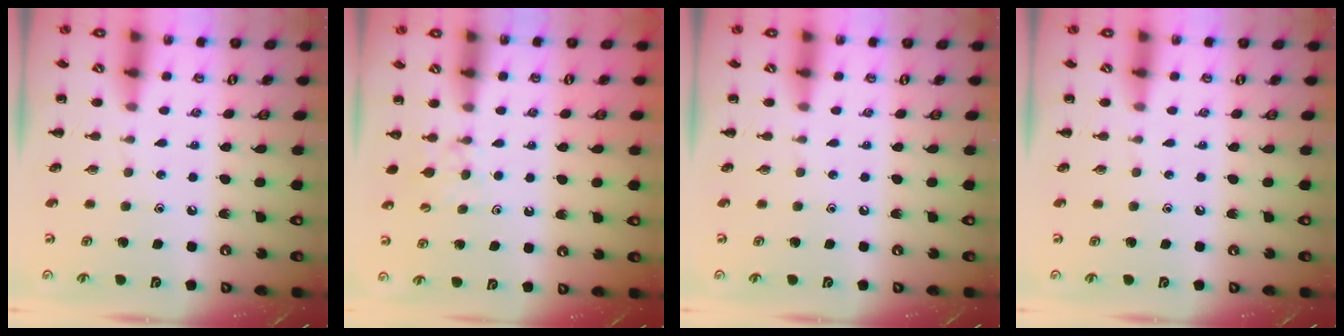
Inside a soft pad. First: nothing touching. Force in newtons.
{"total": 4.5, "press": 4.3, "slide": 1.4}
{"total": 0.0}
{"total": 0.0}